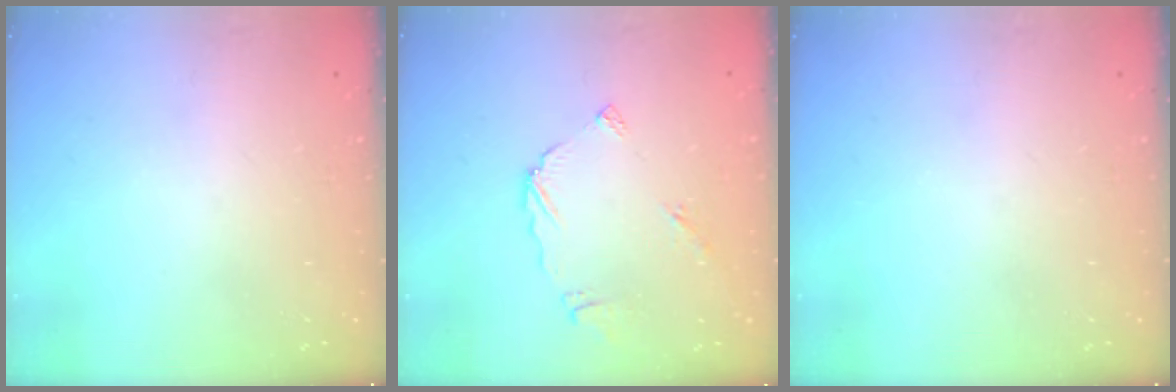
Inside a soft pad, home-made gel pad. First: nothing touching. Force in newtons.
{"total": 5.6, "press": 5.6, "slide": 0.1}
{"total": 0.0}